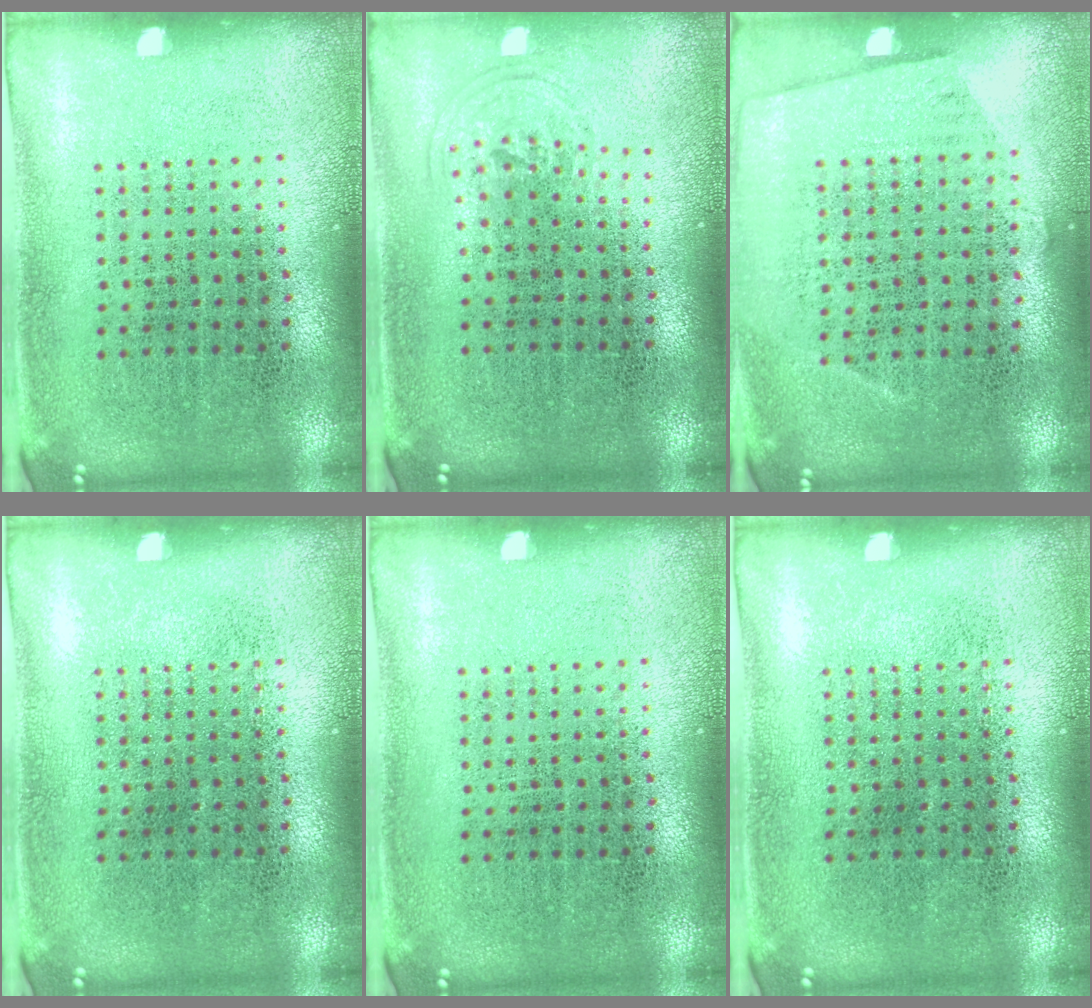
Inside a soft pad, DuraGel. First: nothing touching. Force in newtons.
{"total": 0.8, "press": 0.6, "slide": 0.6}
{"total": 0.6, "press": 0.2, "slide": 0.6}
{"total": 0.0}
{"total": 0.0}
{"total": 0.0}